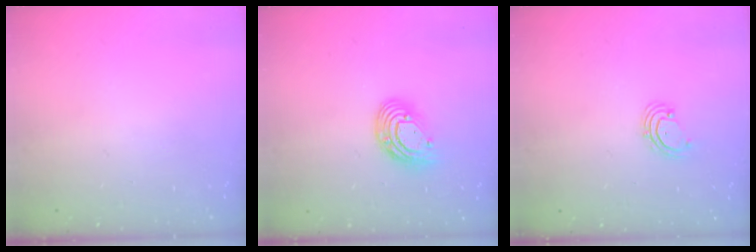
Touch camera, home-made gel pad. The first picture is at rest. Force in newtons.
{"total": 10.1, "press": 10.1, "slide": 0.9}
{"total": 2.0, "press": 2.0, "slide": 0.4}